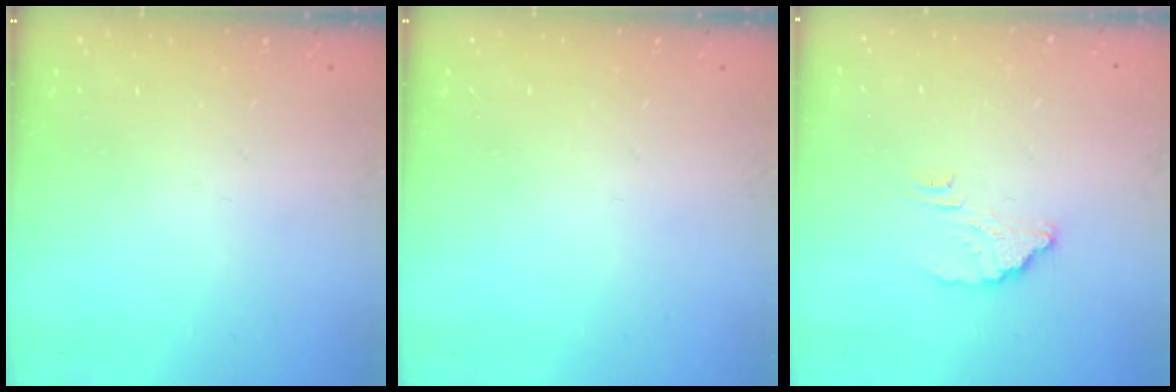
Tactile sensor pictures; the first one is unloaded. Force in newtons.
{"total": 0.0}
{"total": 3.0, "press": 3.0, "slide": 0.3}